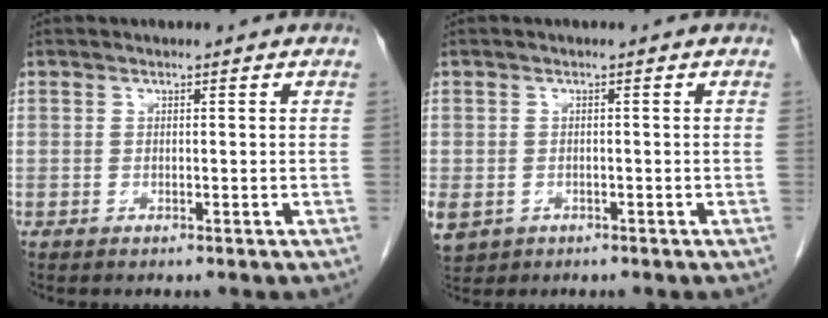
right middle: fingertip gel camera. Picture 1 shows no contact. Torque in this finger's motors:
{"motor_torque": [0.66, -0.47, 0.32, 0.09]}